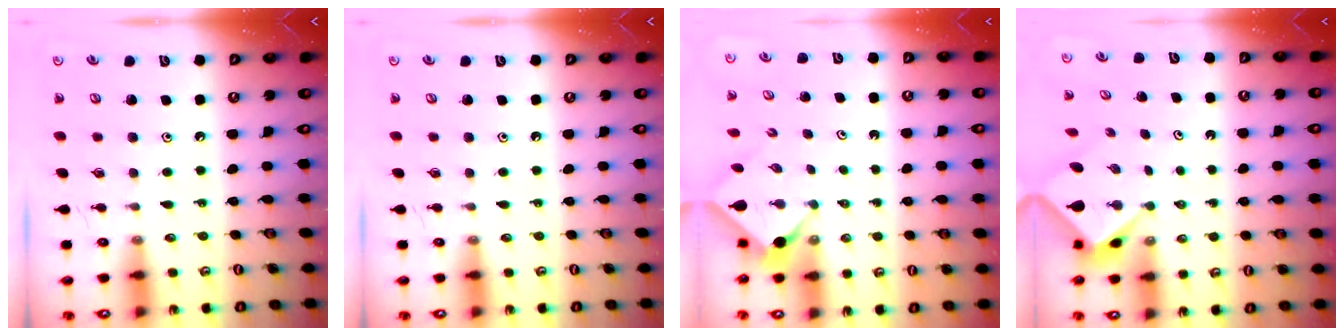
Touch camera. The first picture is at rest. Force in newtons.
{"total": 0.0}
{"total": 2.5, "press": 2.5, "slide": 0.3}
{"total": 2.1, "press": 2.1, "slide": 0.2}